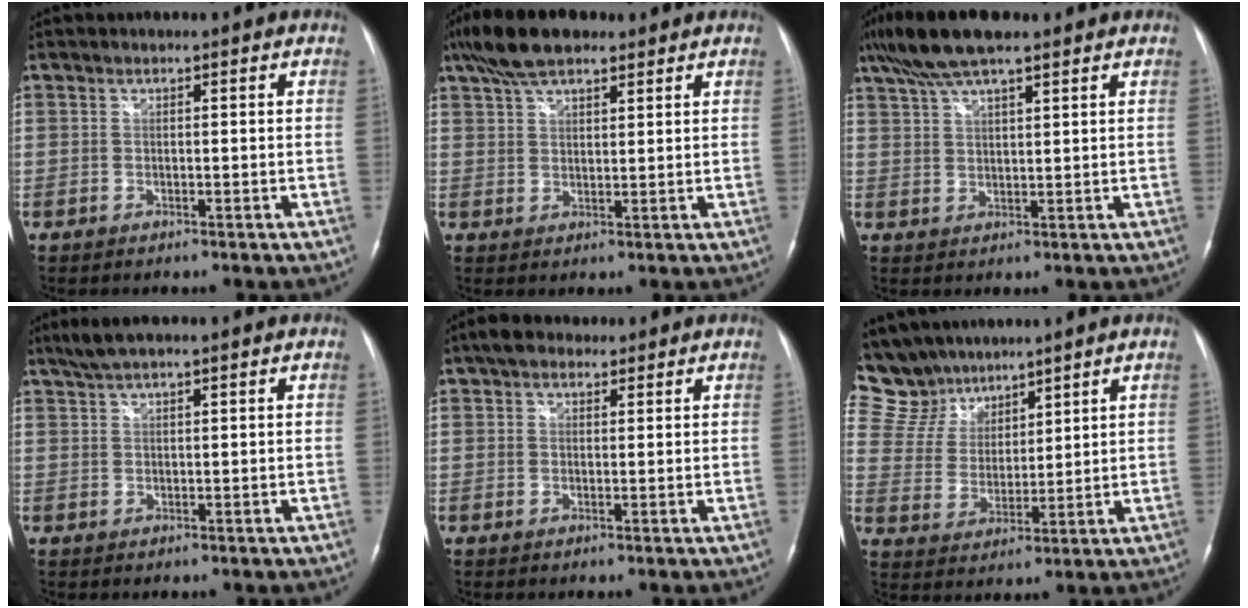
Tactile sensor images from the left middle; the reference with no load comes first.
{"total": 8.8, "force": [6.4, 3.0, 5.2], "torque": [-0.107, 0.021, 0.113]}
{"total": 9.9, "force": [7.3, 1.9, 6.3], "torque": [-0.122, 0.028, 0.128]}
{"total": 3.5, "force": [2.7, 0.3, 2.2], "torque": [-0.052, 0.011, 0.053]}
{"total": 4.5, "force": [3.2, 2.5, 1.9], "torque": [-0.038, 0.022, 0.054]}
{"total": 13.0, "force": [11.5, 5.5, 2.3], "torque": [-0.061, 0.023, 0.234]}